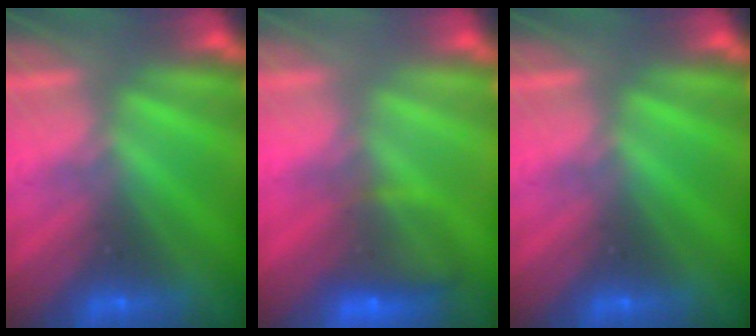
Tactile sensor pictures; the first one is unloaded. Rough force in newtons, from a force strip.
{"total": 7.0}
{"total": 0.0}